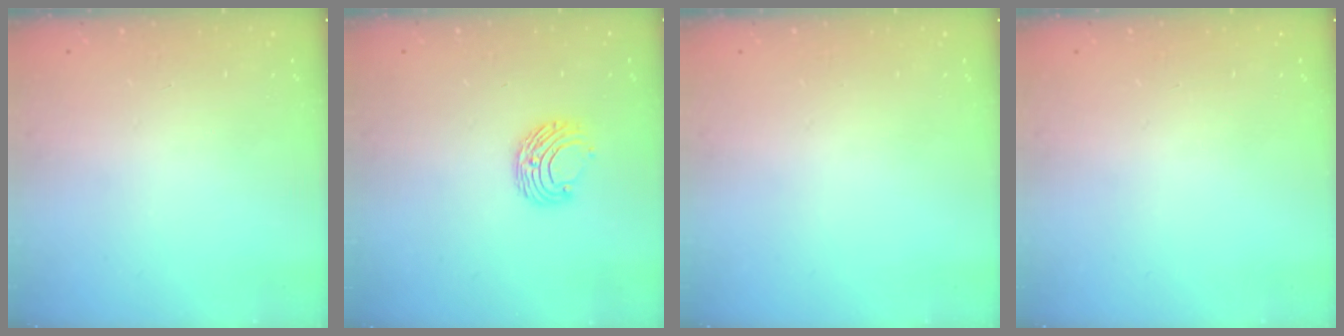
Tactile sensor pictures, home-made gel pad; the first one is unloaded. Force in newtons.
{"total": 7.2, "press": 7.2, "slide": 0.8}
{"total": 0.0}
{"total": 0.0}